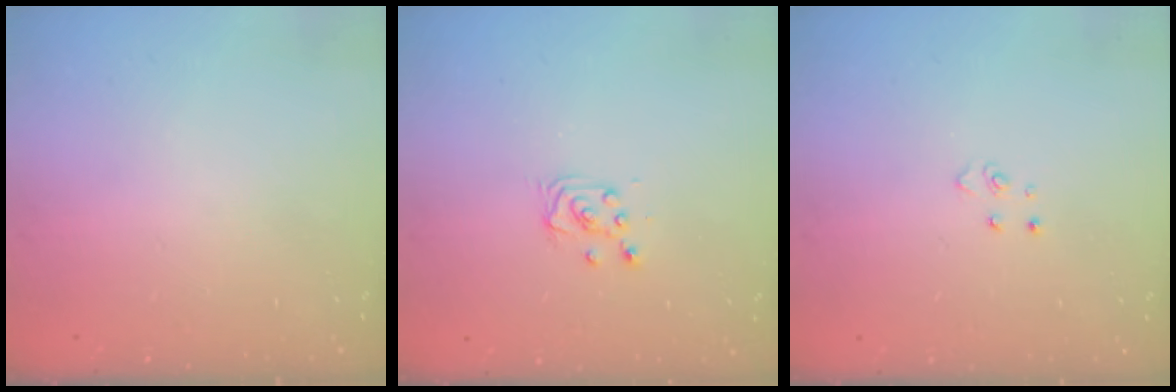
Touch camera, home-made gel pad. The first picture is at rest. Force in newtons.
{"total": 3.8, "press": 3.8, "slide": 0.3}
{"total": 2.6, "press": 2.6, "slide": 0.3}